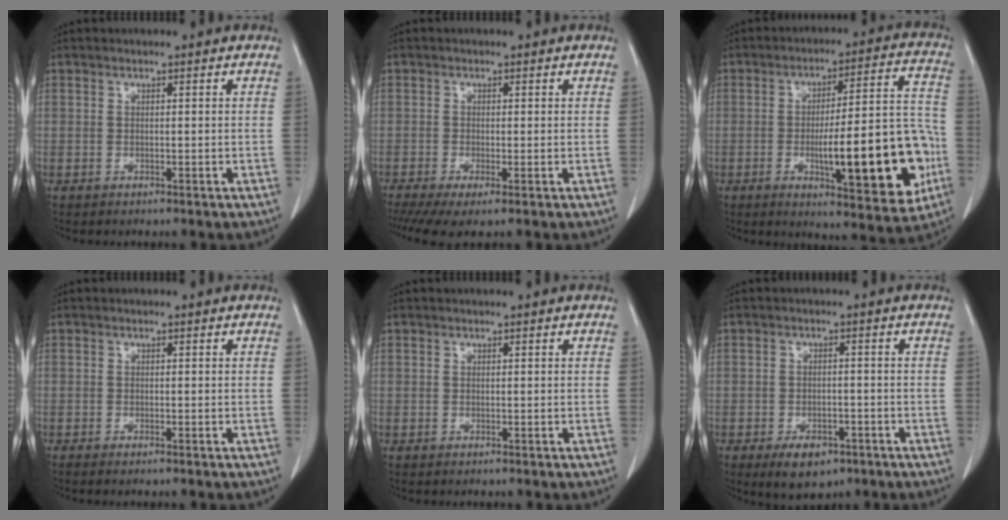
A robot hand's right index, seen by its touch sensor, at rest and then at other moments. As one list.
[{"total": 4.9, "force": [-3.0, 1.0, 3.7], "torque": [-0.059, -0.014, -0.052]}, {"total": 19.8, "force": [-4.9, 4.2, 18.7], "torque": [-0.227, 0.020, -0.057]}, {"total": 1.2, "force": [-1.0, 0.0, 0.7], "torque": [-0.010, -0.001, -0.013]}, {"total": 0.0}, {"total": 5.7, "force": [-3.4, 3.1, 3.3], "torque": [-0.051, -0.001, -0.046]}]